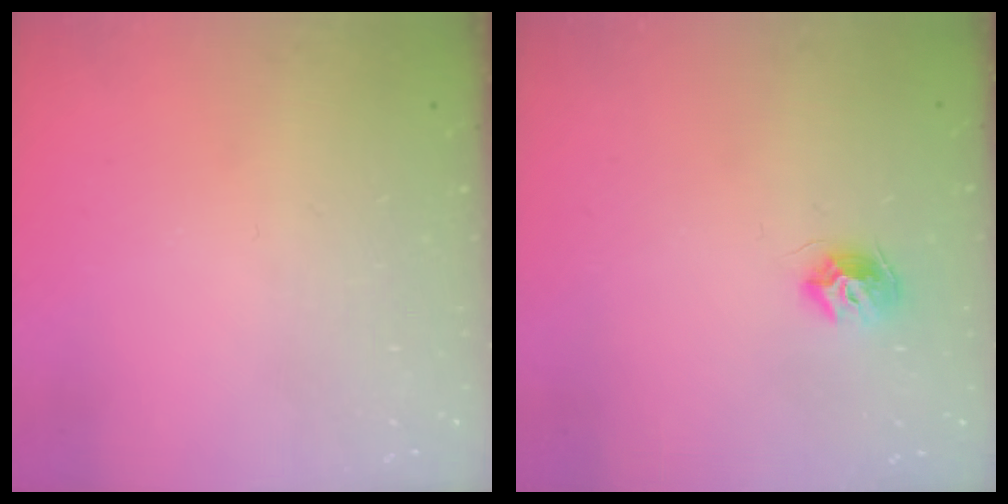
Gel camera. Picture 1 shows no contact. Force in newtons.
{"total": 8.1, "press": 8.1, "slide": 0.1}